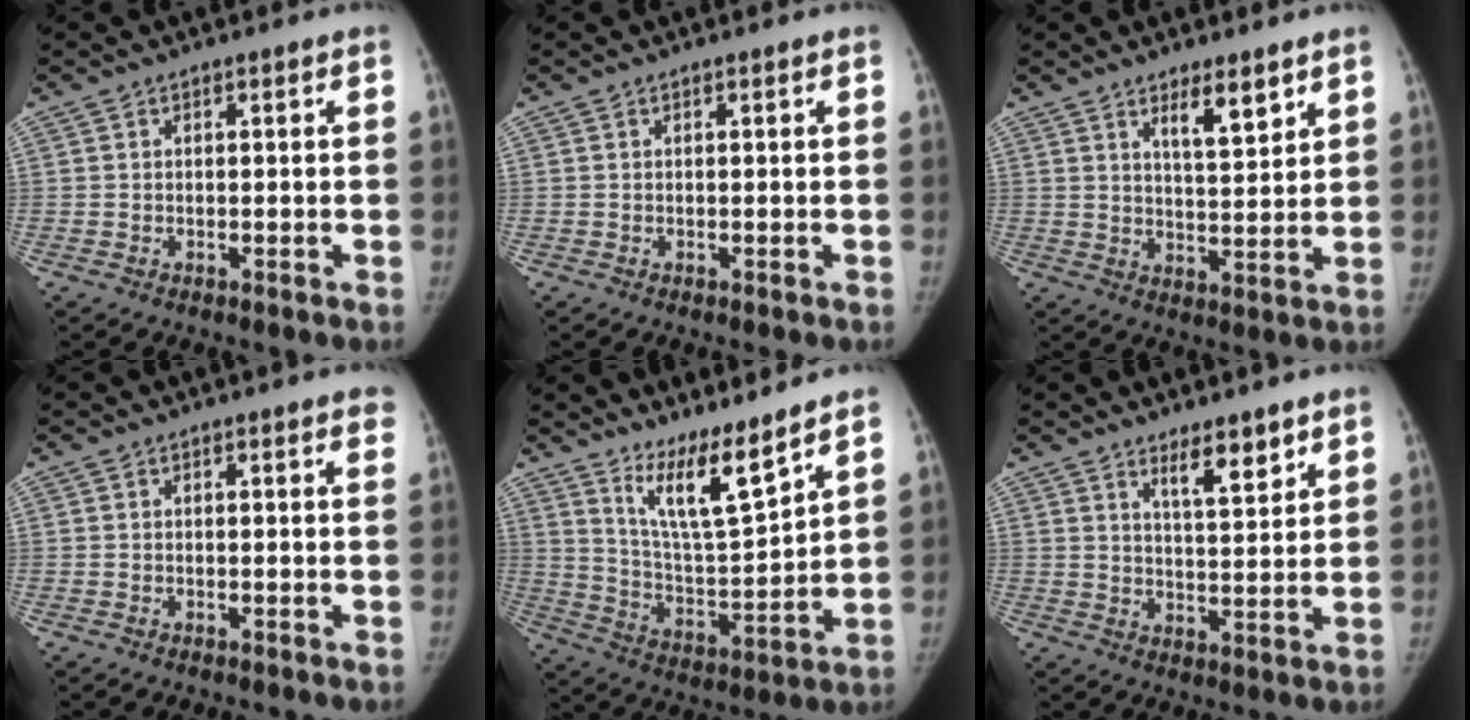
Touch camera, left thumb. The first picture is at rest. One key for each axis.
{"total": 0.0}
{"total": 6.5, "fx": 4.2, "fy": 1.8, "fz": 4.7, "tx": -0.063, "ty": -0.034, "tz": 0.070}
{"total": 2.2, "fx": 1.7, "fy": 0.5, "fz": 1.3, "tx": -0.005, "ty": 0.000, "tz": 0.011}
{"total": 11.2, "fx": 8.8, "fy": 1.1, "fz": 7.0, "tx": -0.115, "ty": -0.082, "tz": 0.169}
{"total": 6.6, "fx": 4.7, "fy": 1.7, "fz": 4.3, "tx": -0.053, "ty": -0.039, "tz": 0.077}